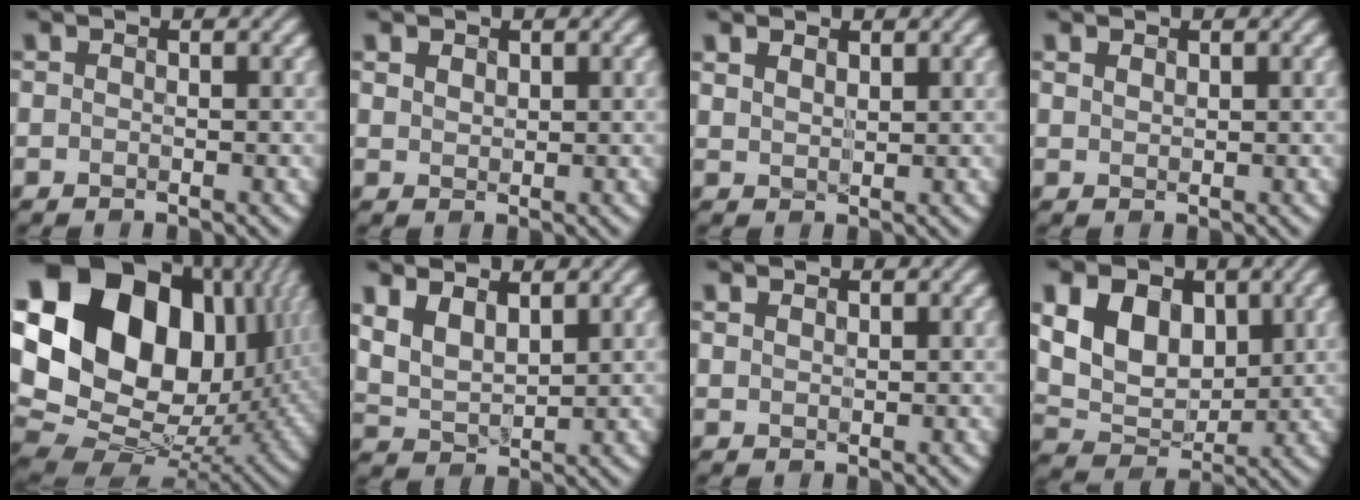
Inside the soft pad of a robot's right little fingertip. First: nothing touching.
{"total": 1.4, "force": [0.8, 1.0, 0.7], "torque": [-0.018, 0.000, 0.020]}
{"total": 2.1, "force": [1.4, 1.1, 1.0], "torque": [-0.024, 0.006, 0.025]}
{"total": 0.9, "force": [0.6, 0.4, 0.4], "torque": [-0.009, 0.005, 0.014]}
{"total": 20.5, "force": [6.1, 14.7, 12.9], "torque": [-0.284, 0.021, 0.123]}
{"total": 4.3, "force": [2.3, 2.2, 2.8], "torque": [-0.063, -0.002, 0.046]}
{"total": 1.0, "force": [0.8, 0.5, 0.4], "torque": [-0.009, 0.004, 0.014]}
{"total": 7.0, "force": [1.8, 5.0, 4.6], "torque": [-0.096, -0.005, 0.024]}